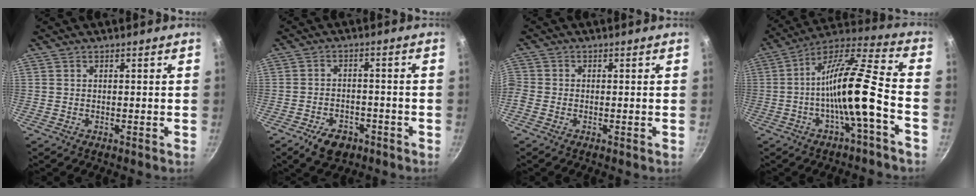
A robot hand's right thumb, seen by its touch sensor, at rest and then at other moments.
{"total": 6.9, "force": [-4.2, 4.2, 3.5], "torque": [-0.050, 0.027, -0.059]}
{"total": 2.1, "force": [-1.1, 1.6, 0.8], "torque": [-0.023, 0.003, -0.030]}
{"total": 15.8, "force": [-4.3, 2.9, 14.9], "torque": [-0.254, 0.042, -0.084]}